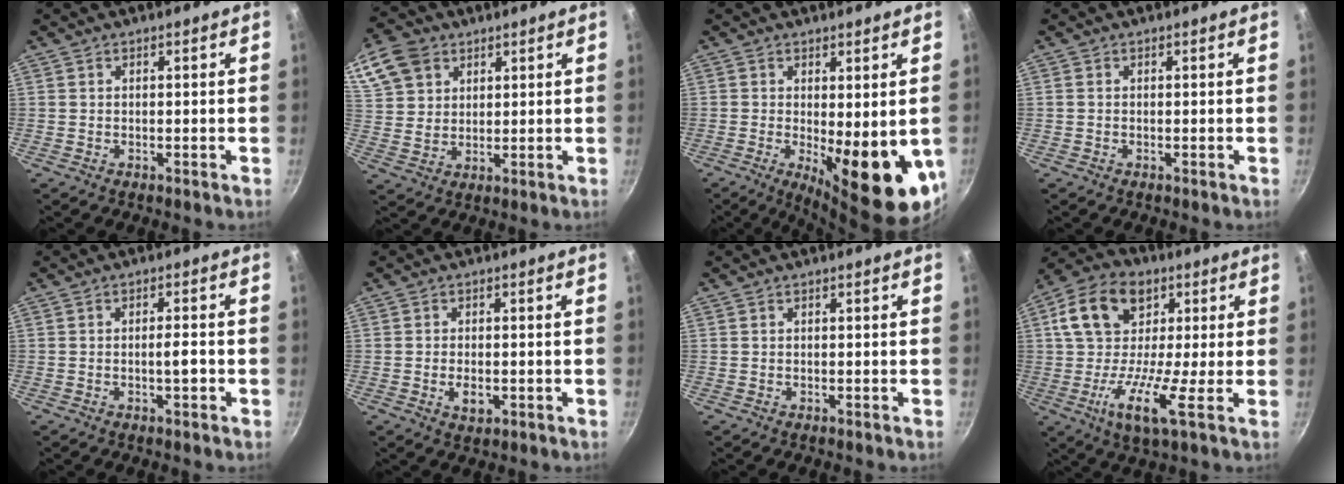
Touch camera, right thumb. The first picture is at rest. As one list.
[{"total": 13.8, "force": [6.9, 10.4, 5.9], "torque": [-0.127, 0.003, 0.135]}, {"total": 14.6, "force": [-2.2, 5.0, 13.6], "torque": [-0.155, -0.025, -0.015]}, {"total": 0.0}, {"total": 3.0, "force": [-0.9, 0.7, 2.8], "torque": [-0.038, 0.008, -0.013]}, {"total": 3.5, "force": [-0.9, 2.0, 2.7], "torque": [-0.046, 0.000, -0.012]}, {"total": 0.0}, {"total": 15.7, "force": [1.1, 8.8, 12.9], "torque": [-0.218, 0.014, -0.009]}]